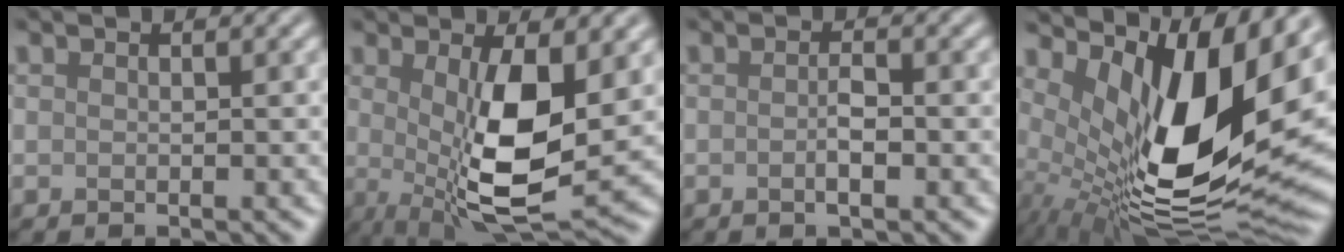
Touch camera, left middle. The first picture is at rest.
{"total": 9.0, "force": [0.3, 2.9, 8.5], "torque": [-0.152, -0.017, 0.009]}
{"total": 1.6, "force": [-0.6, 0.3, 1.4], "torque": [-0.027, -0.003, -0.012]}
{"total": 15.0, "force": [2.2, 6.5, 13.3], "torque": [-0.232, -0.026, 0.043]}